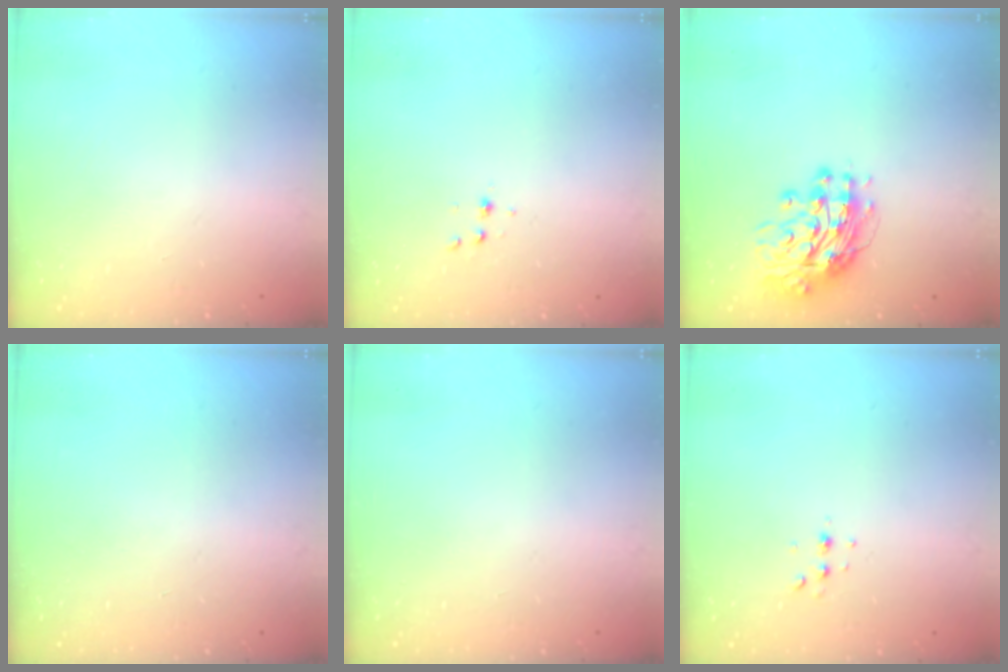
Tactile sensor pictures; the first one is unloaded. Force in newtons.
{"total": 3.6, "press": 3.4, "slide": 1.0}
{"total": 13.4, "press": 13.3, "slide": 1.3}
{"total": 0.5, "press": 0.5, "slide": 0.2}
{"total": 0.0}
{"total": 4.0, "press": 3.6, "slide": 1.8}